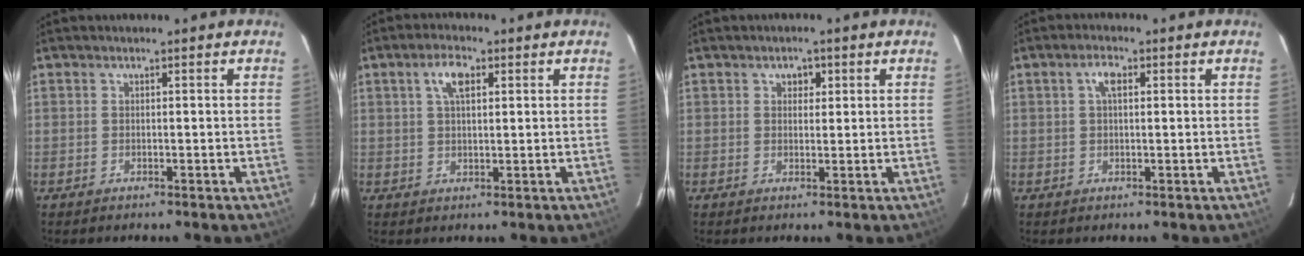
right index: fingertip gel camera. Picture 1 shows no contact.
{"total": 4.5, "force": [1.7, 2.0, 3.6], "torque": [-0.066, 0.011, 0.032]}
{"total": 2.0, "force": [0.8, 1.6, 0.8], "torque": [-0.007, 0.008, 0.013]}
{"total": 2.6, "force": [0.7, 1.2, 2.3], "torque": [-0.045, 0.009, 0.014]}